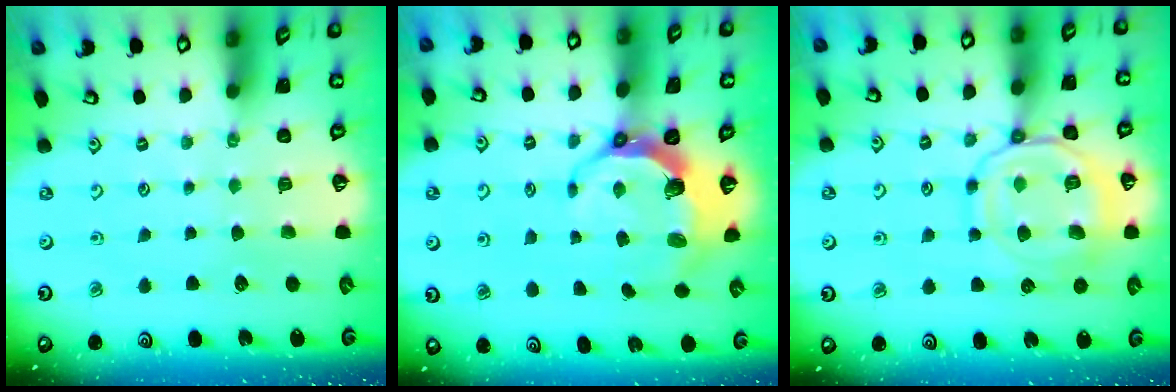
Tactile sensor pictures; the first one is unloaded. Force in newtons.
{"total": 8.0, "press": 6.4, "slide": 4.8}
{"total": 14.7, "press": 14.6, "slide": 1.4}